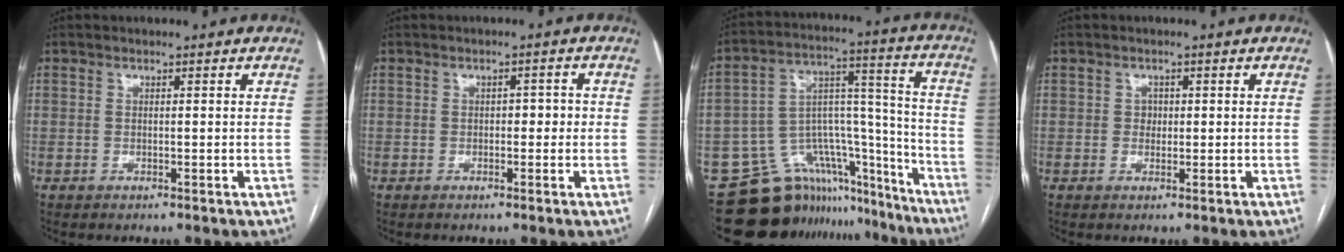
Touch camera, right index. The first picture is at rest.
{"total": 2.1, "force": [0.0, 1.2, 1.8], "torque": [-0.021, 0.014, -0.001]}
{"total": 18.9, "force": [-16.2, 9.0, 3.2], "torque": [-0.036, 0.088, -0.238]}
{"total": 1.5, "force": [0.2, 1.3, 0.6], "torque": [-0.007, 0.001, 0.002]}